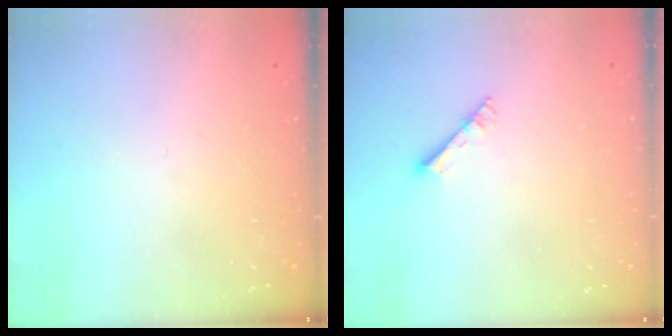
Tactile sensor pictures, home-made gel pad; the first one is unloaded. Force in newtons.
{"total": 3.5, "press": 3.4, "slide": 0.4}